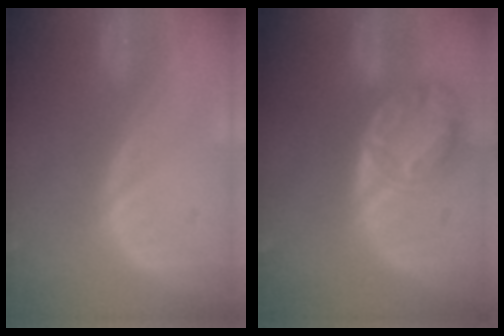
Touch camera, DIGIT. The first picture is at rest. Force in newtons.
{"total": 8.3, "press": 7.0, "slide": 4.4}